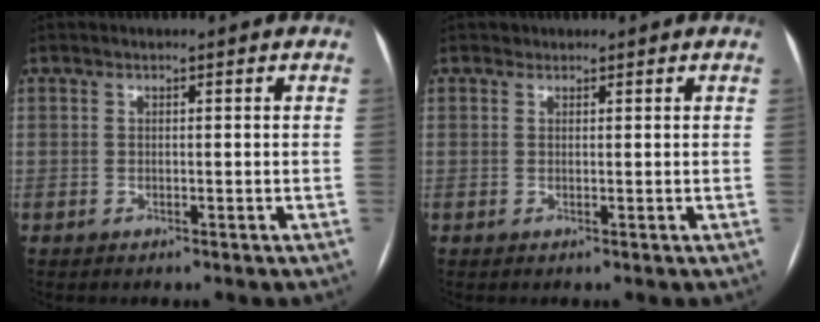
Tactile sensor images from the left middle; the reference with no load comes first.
{"total": 0.6, "force": [0.5, 0.3, -0.1], "torque": [0.002, 0.000, 0.007]}